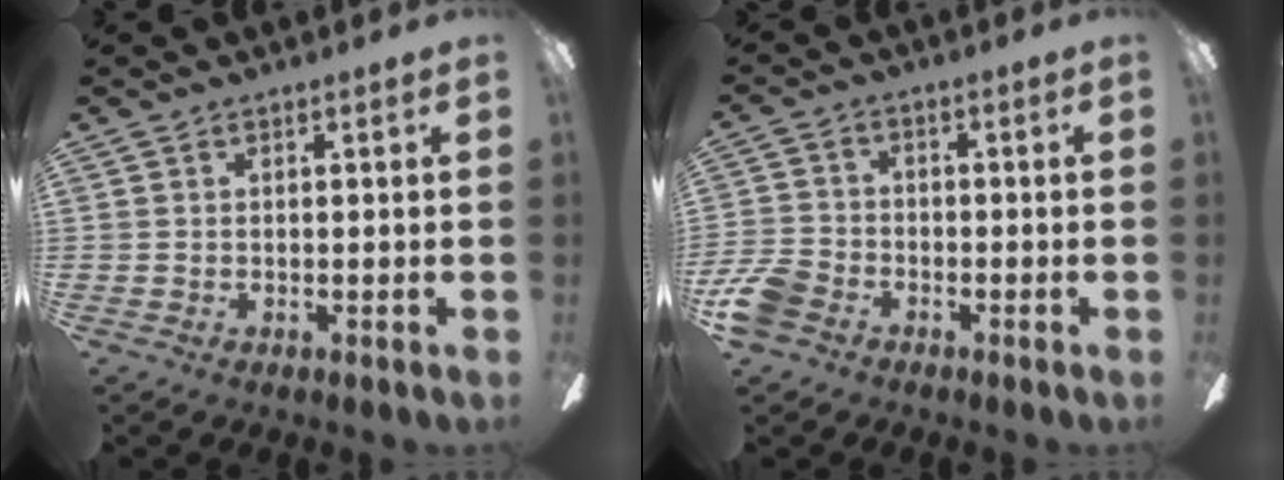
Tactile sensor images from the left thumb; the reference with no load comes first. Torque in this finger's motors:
{"motor_torque": [-0.11, 0.12, -0.04, 0.06, 0.00]}